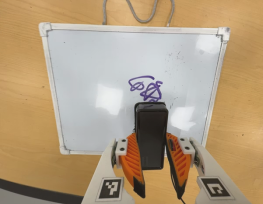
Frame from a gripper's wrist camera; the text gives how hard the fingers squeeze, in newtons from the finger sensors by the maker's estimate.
{"total": 7.6, "left": 5.8, "right": 9.4}